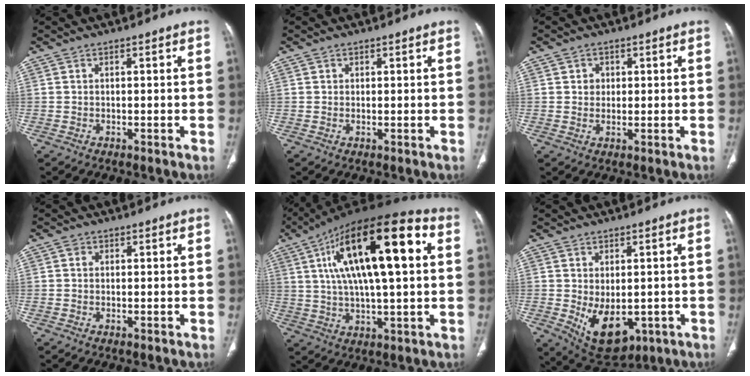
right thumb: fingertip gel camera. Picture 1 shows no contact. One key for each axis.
{"total": 0.6, "fx": 0.3, "fy": 0.5, "fz": 0.1, "tx": 0.003, "ty": -0.001, "tz": 0.004}
{"total": 2.4, "fx": 0.7, "fy": 2.1, "fz": 0.9, "tx": -0.002, "ty": -0.002, "tz": 0.013}
{"total": 0.8, "fx": 0.2, "fy": 0.7, "fz": 0.3, "tx": -0.002, "ty": 0.001, "tz": 0.003}
{"total": 25.1, "fx": 6.4, "fy": 8.5, "fz": 22.8, "tx": -0.383, "ty": 0.022, "tz": 0.098}
{"total": 10.2, "fx": -1.9, "fy": 6.3, "fz": 7.8, "tx": -0.104, "ty": -0.007, "tz": -0.004}